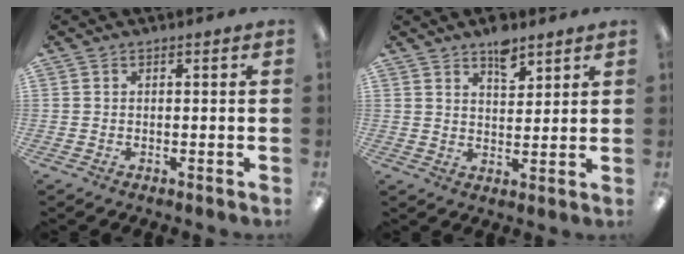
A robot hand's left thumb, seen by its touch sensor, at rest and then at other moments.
{"total": 6.7, "force": [4.9, 3.2, 3.2], "torque": [-0.035, -0.028, 0.083]}